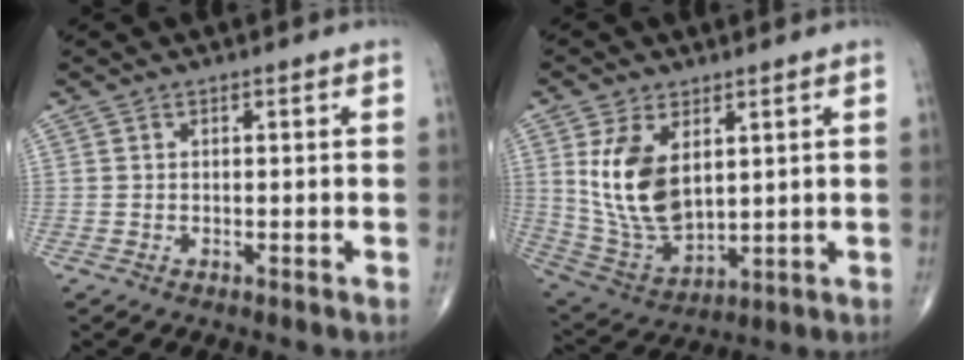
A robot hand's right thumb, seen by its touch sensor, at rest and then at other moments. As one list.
[{"total": 13.7, "force": [3.6, 7.9, 10.5], "torque": [-0.187, -0.020, 0.089]}]